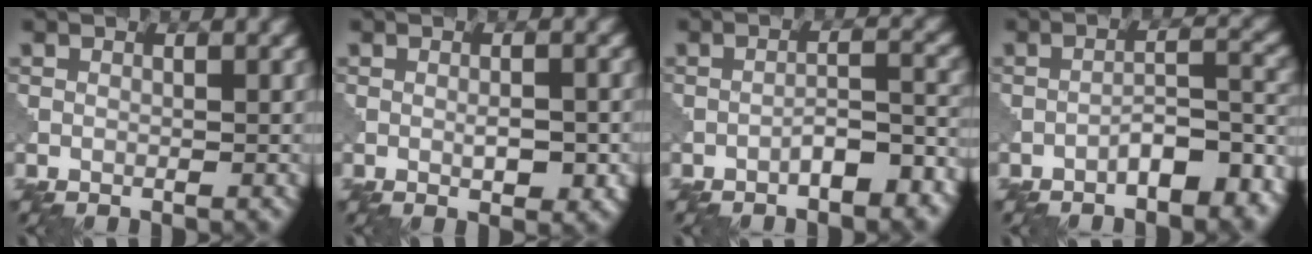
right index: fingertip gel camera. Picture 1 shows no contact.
{"total": 2.2, "force": [-0.4, 0.9, 1.9], "torque": [-0.030, 0.000, -0.001]}
{"total": 3.7, "force": [-2.2, 1.2, 2.7], "torque": [-0.042, 0.013, -0.035]}
{"total": 5.0, "force": [-3.2, 1.7, 3.5], "torque": [-0.048, 0.015, -0.047]}